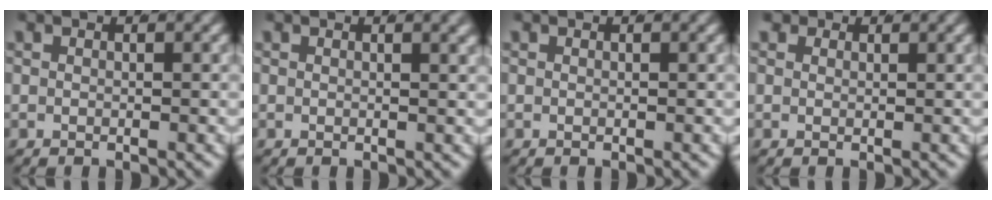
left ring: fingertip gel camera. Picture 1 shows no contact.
{"total": 1.0, "force": [0.7, -0.1, 0.7], "torque": [-0.006, 0.004, 0.010]}
{"total": 0.0}
{"total": 1.1, "force": [0.7, 0.8, 0.3], "torque": [-0.009, -0.006, 0.016]}